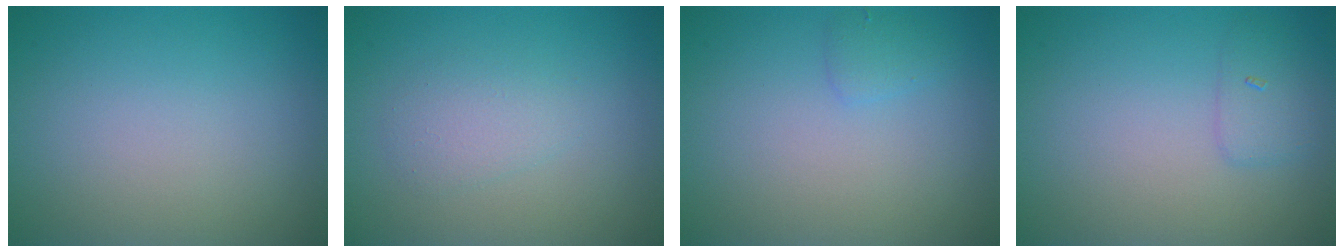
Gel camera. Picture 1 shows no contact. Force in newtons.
{"total": 1.8, "press": 1.8, "slide": 0.1}
{"total": 1.1, "press": 1.1, "slide": 0.1}
{"total": 1.6, "press": 1.6, "slide": 0.0}